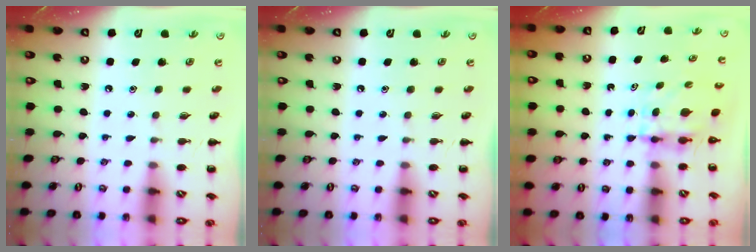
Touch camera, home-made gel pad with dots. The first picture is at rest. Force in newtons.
{"total": 0.0}
{"total": 4.0, "press": 4.0, "slide": 0.3}